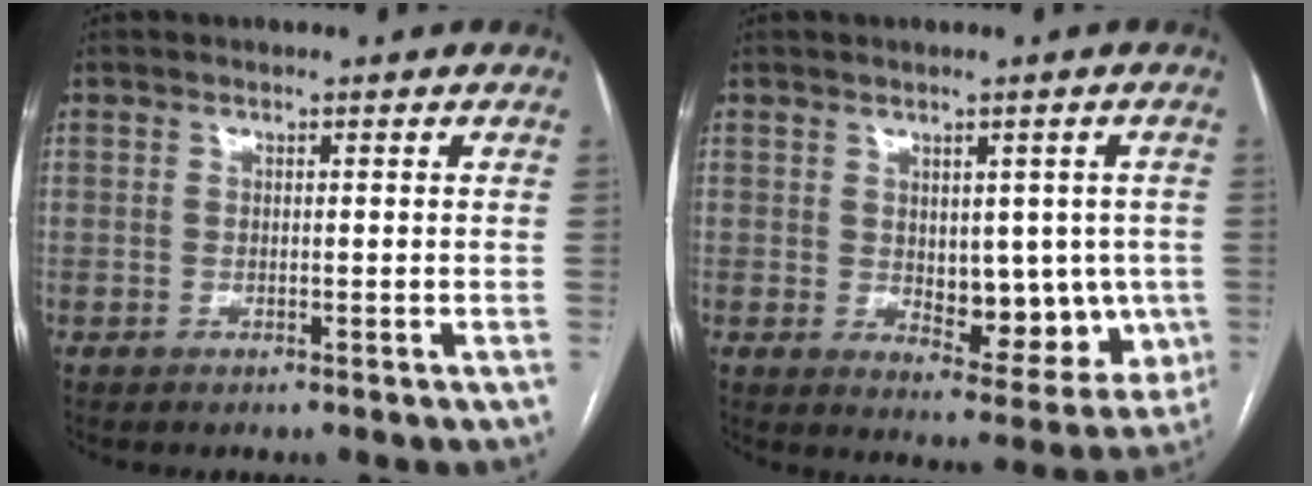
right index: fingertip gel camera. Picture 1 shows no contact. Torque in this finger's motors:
{"motor_torque": [0.26, 0.06, 0.18, 0.03]}